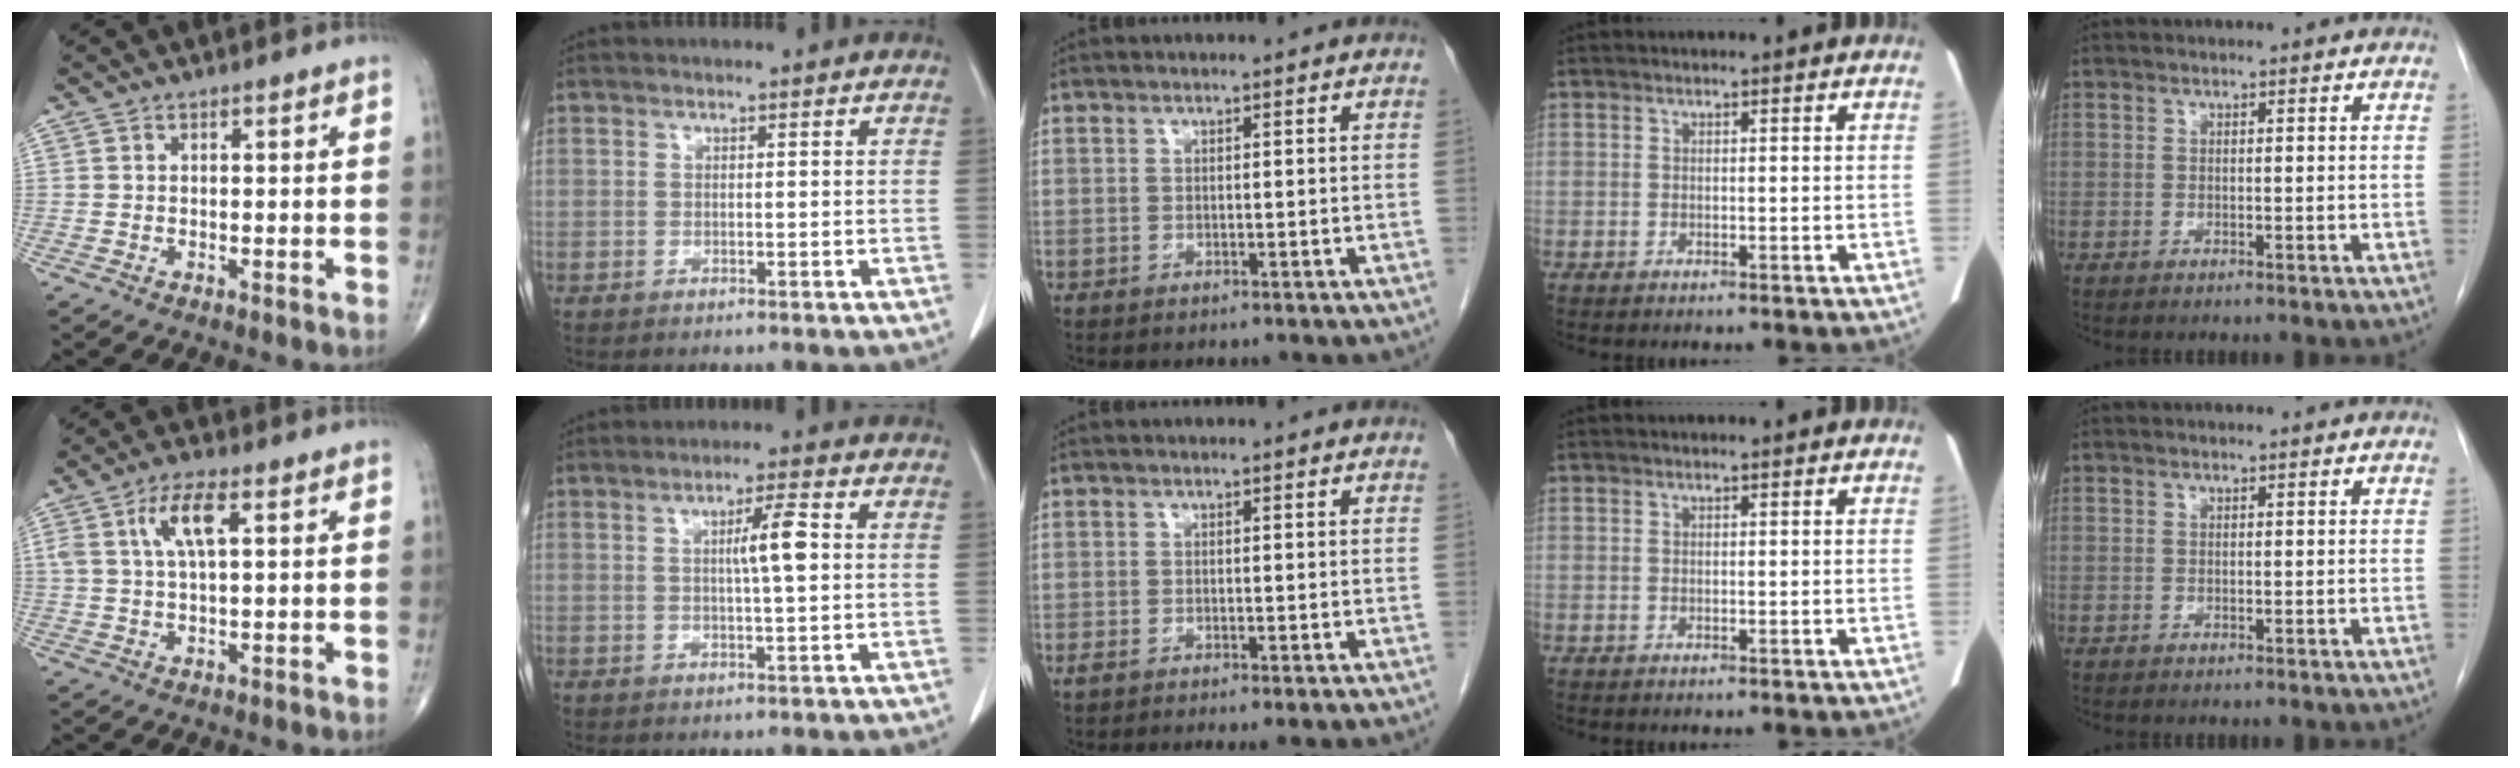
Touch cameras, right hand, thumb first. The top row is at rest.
{"thumb": {"total": 6.6, "force": [2.1, 2.2, 5.8], "torque": [-0.122, 0.006, 0.043]}, "index": {"total": 4.7, "force": [0.6, 0.1, 4.7], "torque": [-0.079, 0.003, 0.009]}, "middle": {"total": 3.2, "force": [-2.4, 0.4, 2.0], "torque": [-0.028, -0.008, -0.037]}}